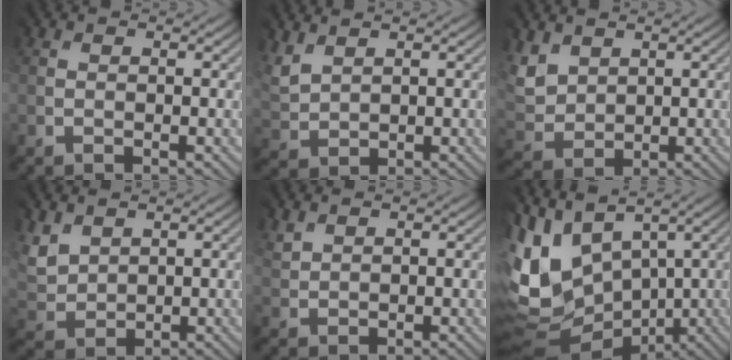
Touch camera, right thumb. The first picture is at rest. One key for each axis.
{"total": 3.6, "fx": 3.2, "fy": 1.6, "fz": 0.7, "tx": -0.048, "ty": 0.005, "tz": 0.070}
{"total": 4.5, "fx": 3.1, "fy": 3.1, "fz": 1.1, "tx": -0.075, "ty": 0.003, "tz": 0.065}
{"total": 4.2, "fx": 3.1, "fy": 2.7, "fz": 0.8, "tx": -0.065, "ty": 0.004, "tz": 0.065}
{"total": 2.2, "fx": 2.0, "fy": 0.7, "fz": -0.5, "tx": -0.007, "ty": 0.002, "tz": 0.045}
{"total": 10.6, "fx": 1.5, "fy": 7.9, "fz": 6.9, "tx": -0.213, "ty": -0.003, "tz": 0.034}